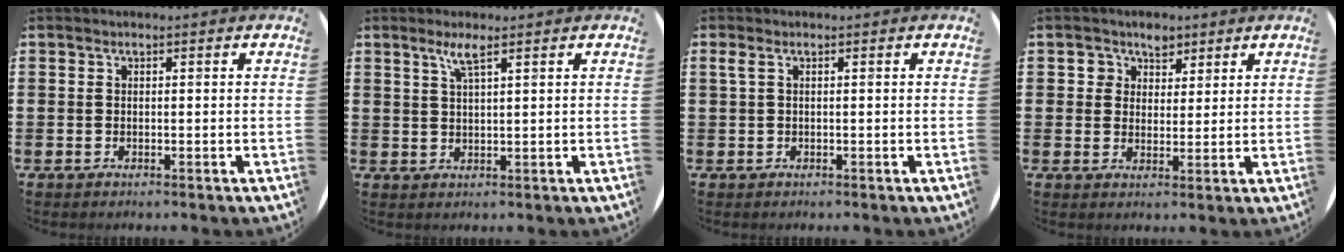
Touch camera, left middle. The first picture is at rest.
{"total": 2.8, "force": [1.8, 0.1, 2.0], "torque": [-0.043, 0.003, 0.031]}
{"total": 0.7, "force": [0.1, 0.1, 0.7], "torque": [-0.014, 0.002, 0.001]}
{"total": 3.4, "force": [2.2, 2.5, 0.5], "torque": [-0.005, 0.006, 0.038]}